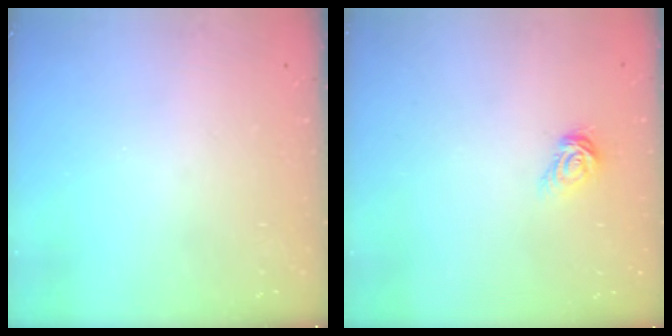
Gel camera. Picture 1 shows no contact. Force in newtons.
{"total": 6.7, "press": 6.7, "slide": 0.5}